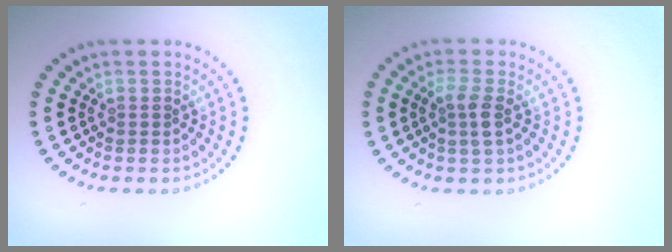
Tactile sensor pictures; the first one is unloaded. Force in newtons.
{"total": 1.9, "press": 1.8, "slide": 0.7}